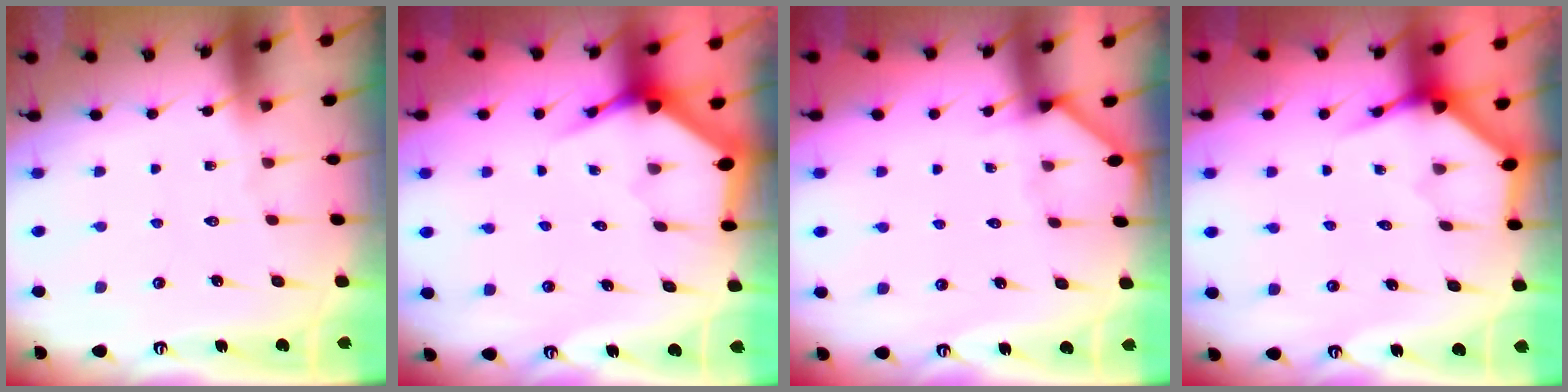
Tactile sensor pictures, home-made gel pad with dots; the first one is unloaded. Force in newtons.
{"total": 3.7, "press": 3.7, "slide": 0.5}
{"total": 2.2, "press": 2.2, "slide": 0.3}
{"total": 3.8, "press": 3.8, "slide": 0.2}